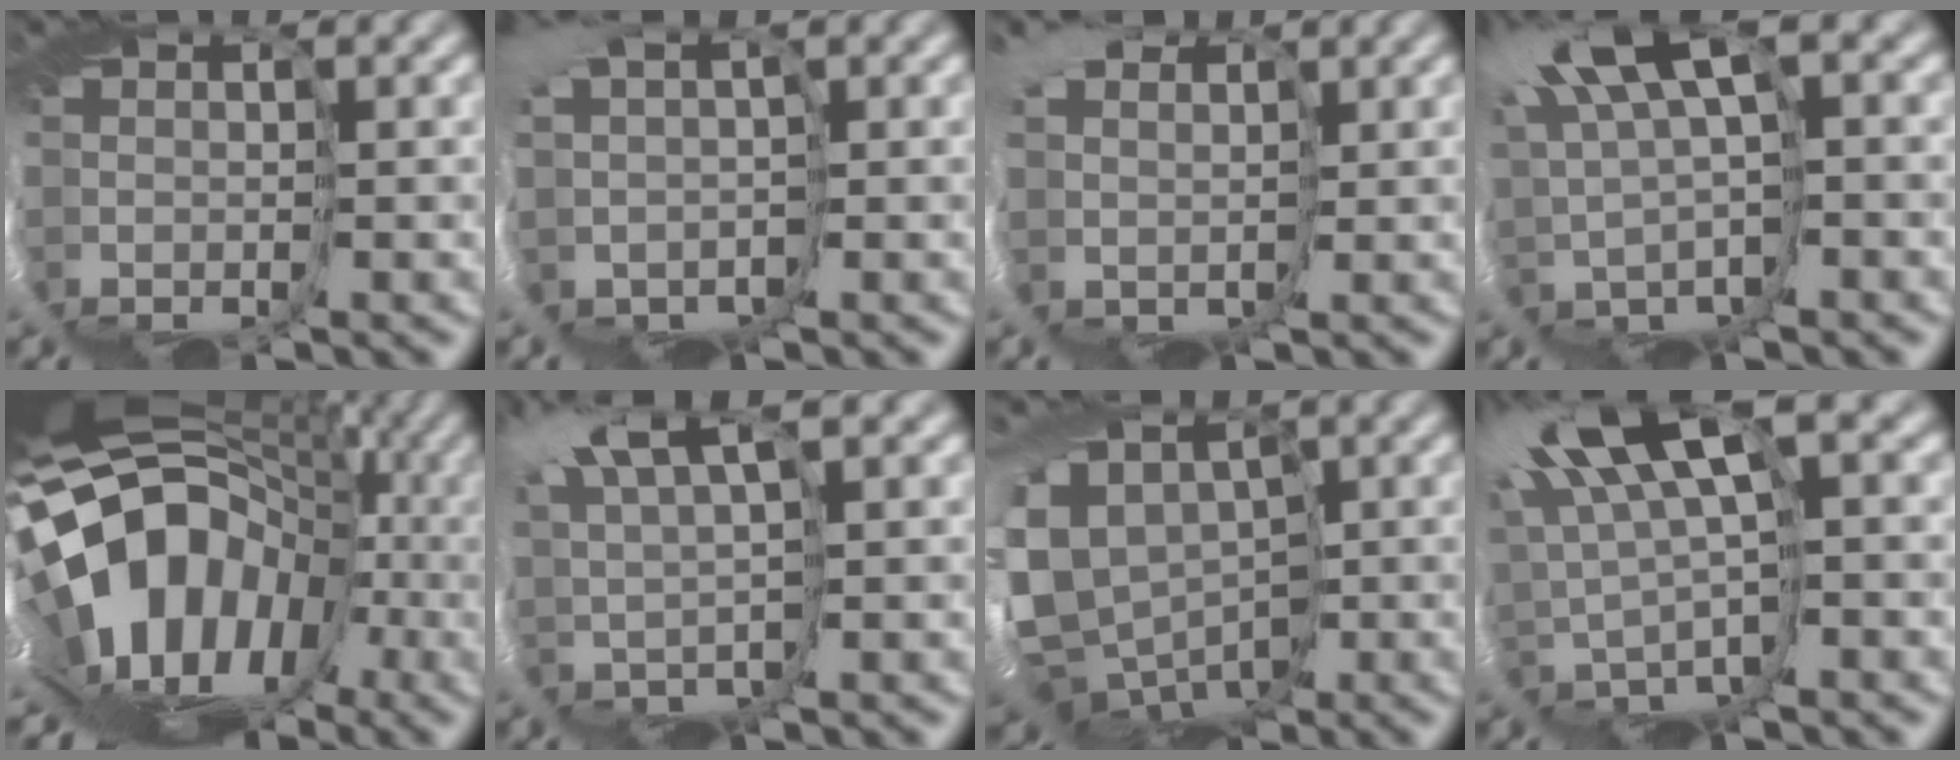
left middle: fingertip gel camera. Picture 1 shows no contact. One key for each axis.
{"total": 5.2, "fx": 0.2, "fy": 3.1, "fz": 4.2, "tx": -0.097, "ty": -0.021, "tz": -0.004}
{"total": 4.8, "fx": 2.2, "fy": 3.8, "fz": 2.0, "tx": -0.043, "ty": -0.013, "tz": 0.025}
{"total": 9.7, "fx": 4.2, "fy": 3.1, "fz": 8.1, "tx": -0.197, "ty": 0.007, "tz": 0.075}
{"total": 14.6, "fx": -1.3, "fy": 10.2, "fz": 10.4, "tx": -0.173, "ty": 0.022, "tz": -0.032}
{"total": 5.8, "fx": 4.2, "fy": 0.8, "fz": 4.0, "tx": -0.110, "ty": 0.015, "tz": 0.069}
{"total": 10.9, "fx": -1.2, "fy": 8.1, "fz": 7.2, "tx": -0.162, "ty": -0.010, "tz": -0.020}
{"total": 10.7, "fx": 4.7, "fy": 3.2, "fz": 9.1, "tx": -0.220, "ty": 0.008, "tz": 0.087}